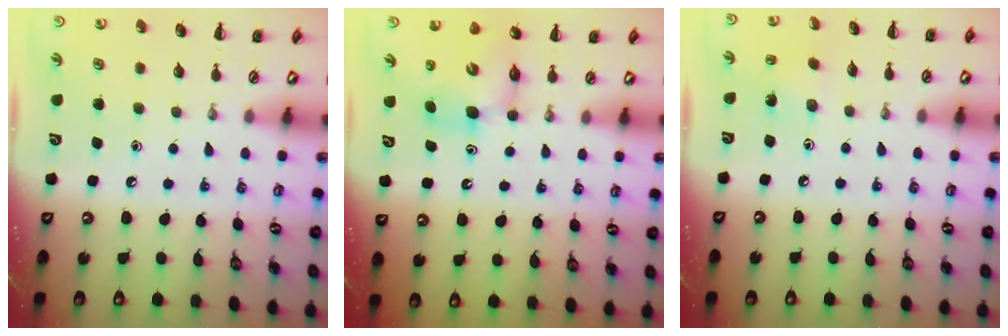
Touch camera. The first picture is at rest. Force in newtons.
{"total": 6.9, "press": 6.8, "slide": 1.0}
{"total": 2.1, "press": 2.0, "slide": 0.8}